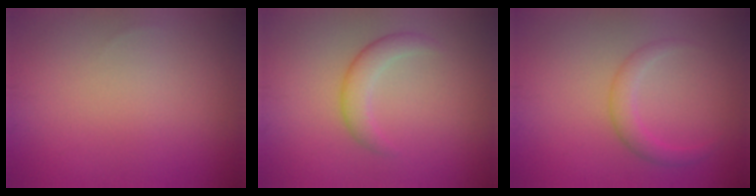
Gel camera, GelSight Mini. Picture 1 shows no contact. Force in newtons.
{"total": 2.5, "press": 2.5, "slide": 0.0}
{"total": 1.5, "press": 1.5, "slide": 0.1}